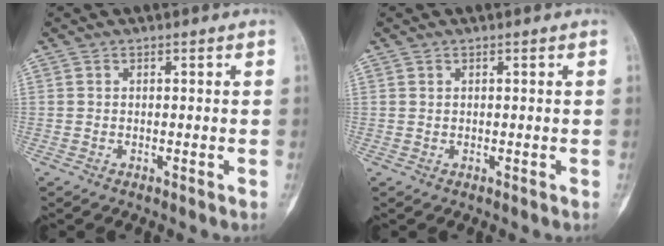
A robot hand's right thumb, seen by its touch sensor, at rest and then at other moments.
{"total": 0.0}